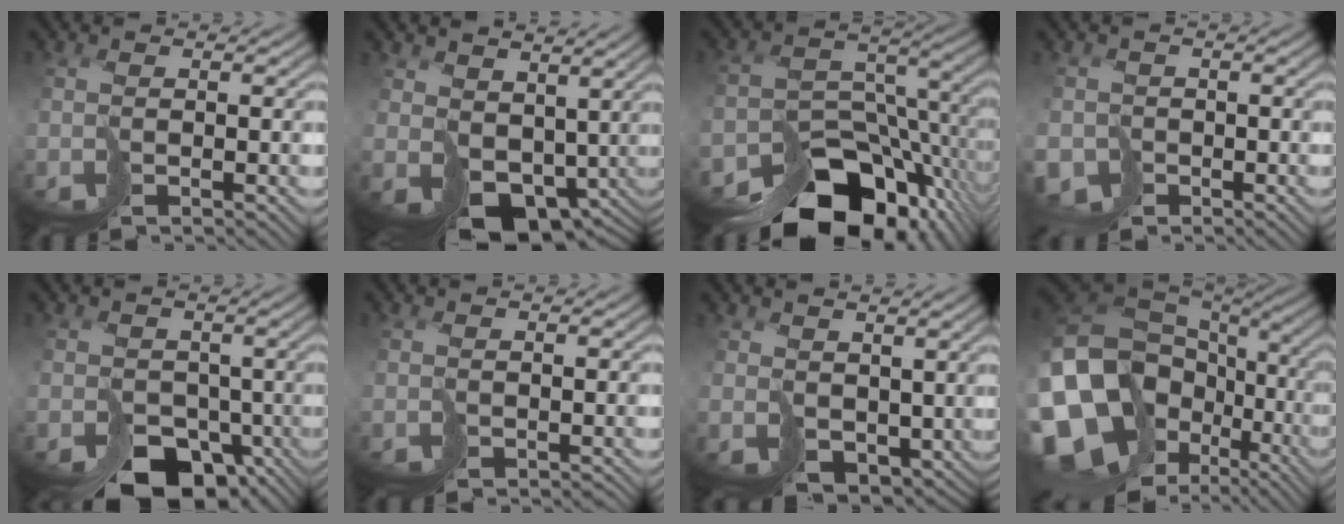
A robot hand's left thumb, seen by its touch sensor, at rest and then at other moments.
{"total": 9.7, "force": [1.2, 7.6, 6.0], "torque": [-0.134, -0.037, 0.053]}
{"total": 14.3, "force": [-9.9, 7.7, 6.8], "torque": [-0.104, -0.034, -0.135]}
{"total": 3.3, "force": [-2.3, 2.4, 0.4], "torque": [0.003, -0.010, -0.044]}
{"total": 8.4, "force": [-4.3, 6.2, 3.7], "torque": [-0.038, -0.030, -0.065]}
{"total": 0.8, "force": [-0.2, 0.7, 0.4], "torque": [0.001, -0.008, -0.001]}
{"total": 5.1, "force": [1.4, 3.7, 3.1], "torque": [-0.083, -0.022, 0.031]}
{"total": 18.4, "force": [-4.1, 14.3, 10.8], "torque": [-0.278, -0.022, -0.047]}